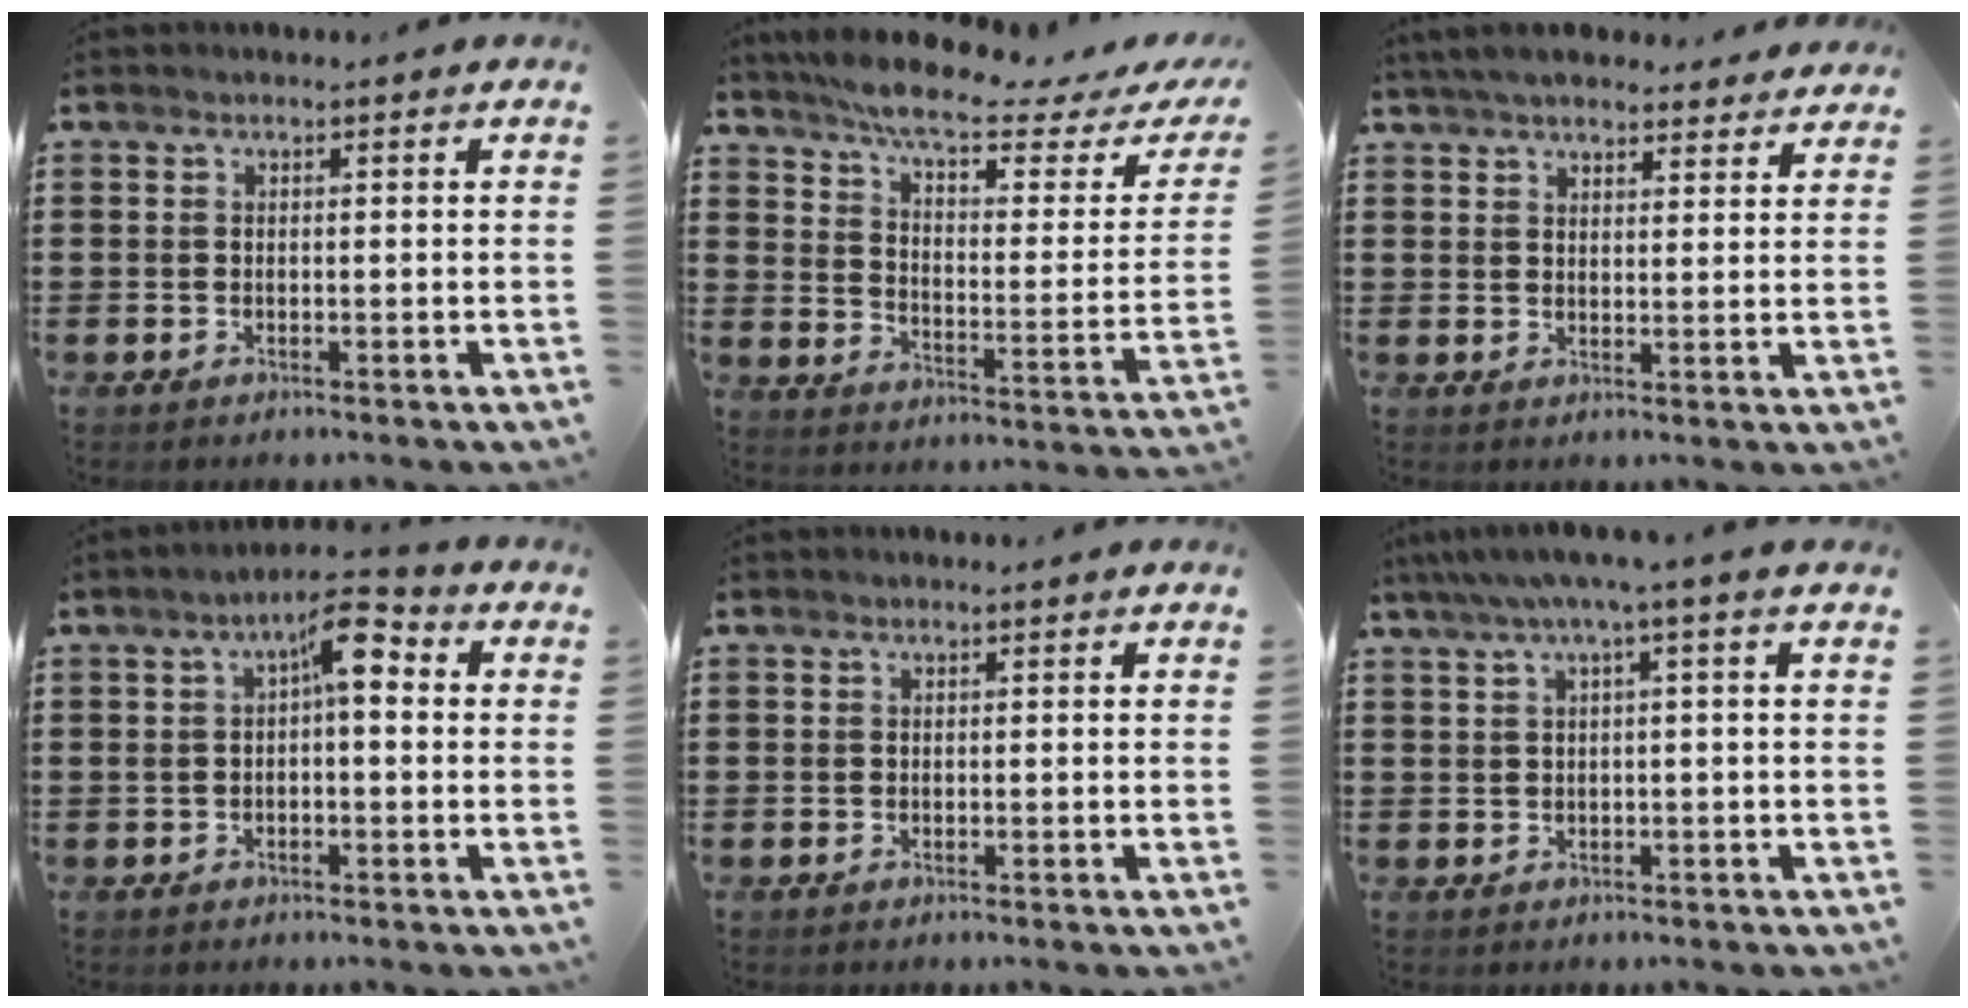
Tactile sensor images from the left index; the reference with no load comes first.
{"total": 7.1, "force": [5.7, 0.3, 4.1], "torque": [-0.097, -0.037, 0.093]}
{"total": 5.0, "force": [4.8, 0.8, 1.4], "torque": [-0.043, -0.013, 0.088]}
{"total": 7.3, "force": [1.4, 2.7, 6.6], "torque": [-0.106, 0.008, 0.016]}
{"total": 0.0}
{"total": 3.2, "force": [0.7, -0.3, 3.1], "torque": [-0.059, -0.005, 0.008]}